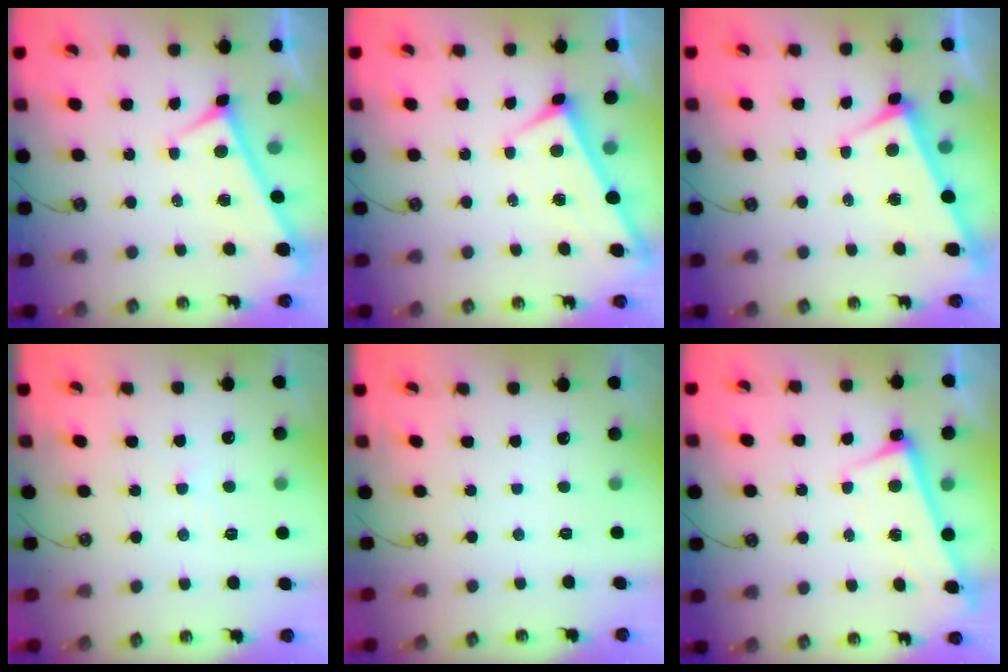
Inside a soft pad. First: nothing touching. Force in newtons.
{"total": 1.6, "press": 1.6, "slide": 0.1}
{"total": 4.6, "press": 4.6, "slide": 0.2}
{"total": 0.9, "press": 0.9, "slide": 0.1}
{"total": 0.0}
{"total": 2.7, "press": 2.7, "slide": 0.5}